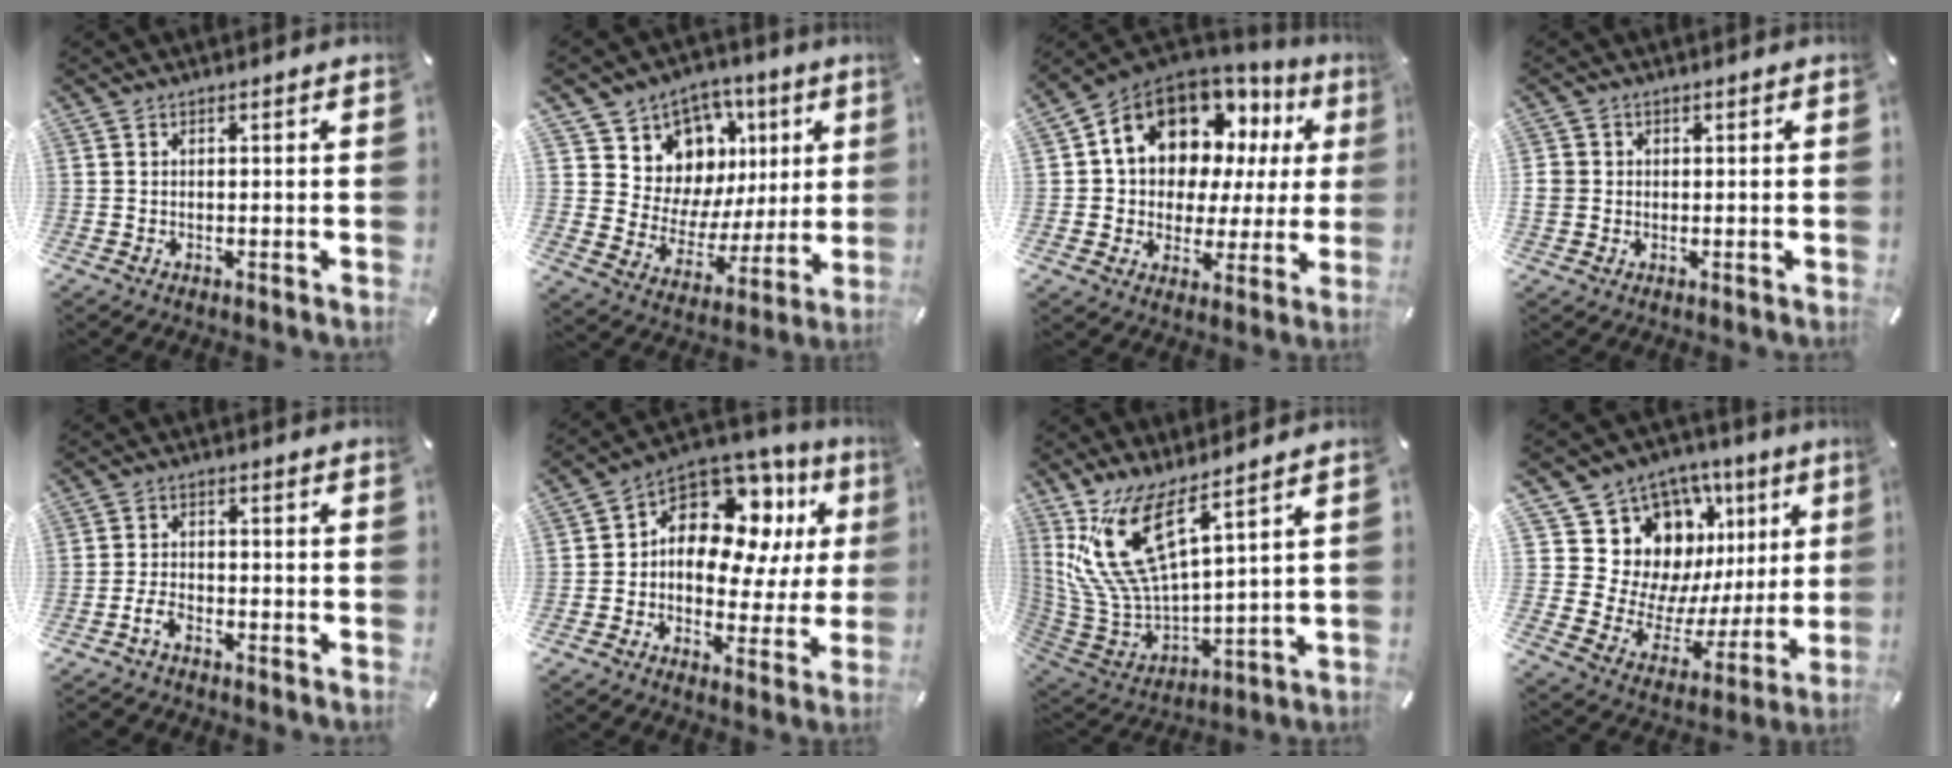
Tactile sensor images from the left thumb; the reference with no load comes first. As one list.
[{"total": 11.2, "force": [5.0, 9.9, 1.2], "torque": [-0.012, -0.066, 0.104]}, {"total": 15.9, "force": [8.3, 11.2, 7.6], "torque": [-0.140, -0.052, 0.154]}, {"total": 2.7, "force": [0.0, 2.6, 0.5], "torque": [-0.009, 0.004, 0.001]}, {"total": 4.1, "force": [-2.8, 2.1, 2.1], "torque": [-0.056, 0.007, -0.056]}, {"total": 15.0, "force": [5.5, 10.1, 9.5], "torque": [-0.146, -0.048, 0.094]}, {"total": 16.7, "force": [10.0, 6.5, 11.7], "torque": [-0.280, -0.059, 0.180]}, {"total": 15.4, "force": [9.1, 11.6, 4.6], "torque": [-0.064, -0.097, 0.183]}]